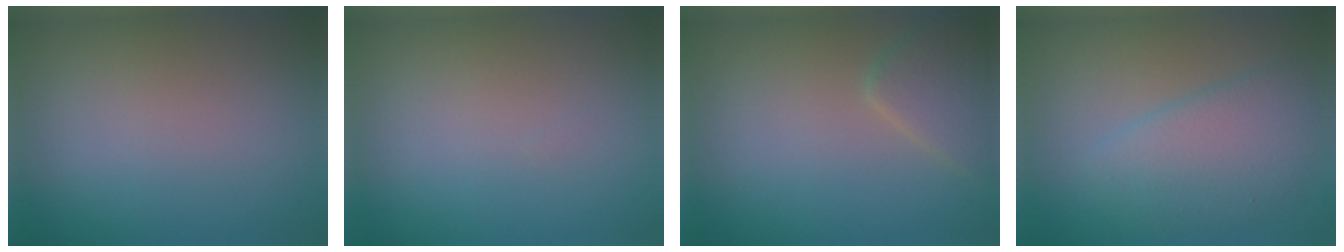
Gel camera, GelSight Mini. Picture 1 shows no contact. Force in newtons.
{"total": 0.0}
{"total": 2.7, "press": 2.7, "slide": 0.1}
{"total": 4.3, "press": 4.3, "slide": 0.1}